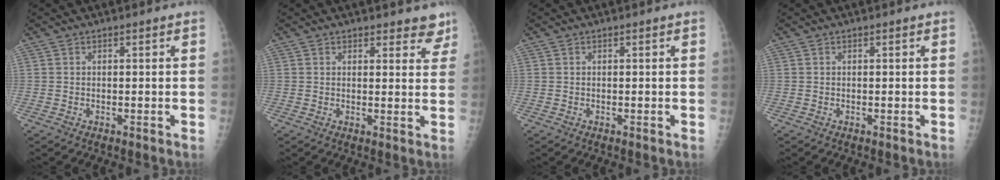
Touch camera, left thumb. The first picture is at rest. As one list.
[{"total": 4.8, "force": [4.1, 2.1, 1.2], "torque": [0.022, -0.024, 0.039]}, {"total": 0.0}, {"total": 0.0}]